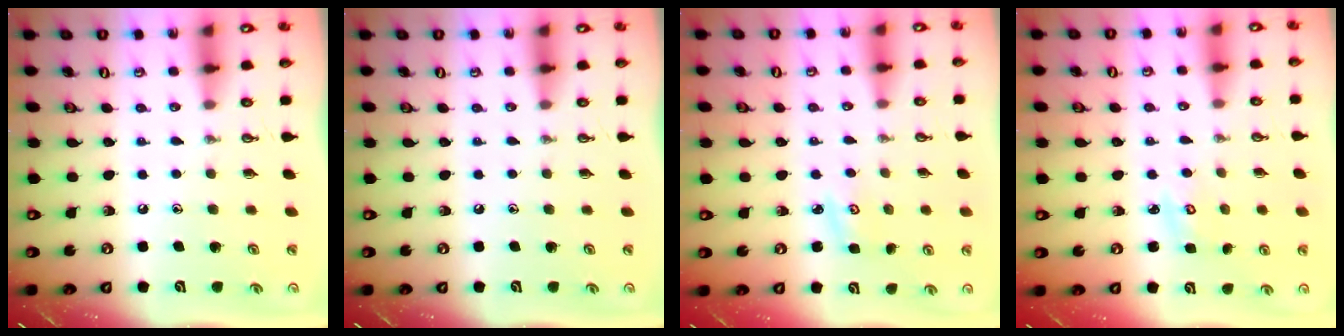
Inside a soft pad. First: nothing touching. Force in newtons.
{"total": 0.0}
{"total": 3.0, "press": 3.0, "slide": 0.4}
{"total": 3.0, "press": 3.0, "slide": 0.3}